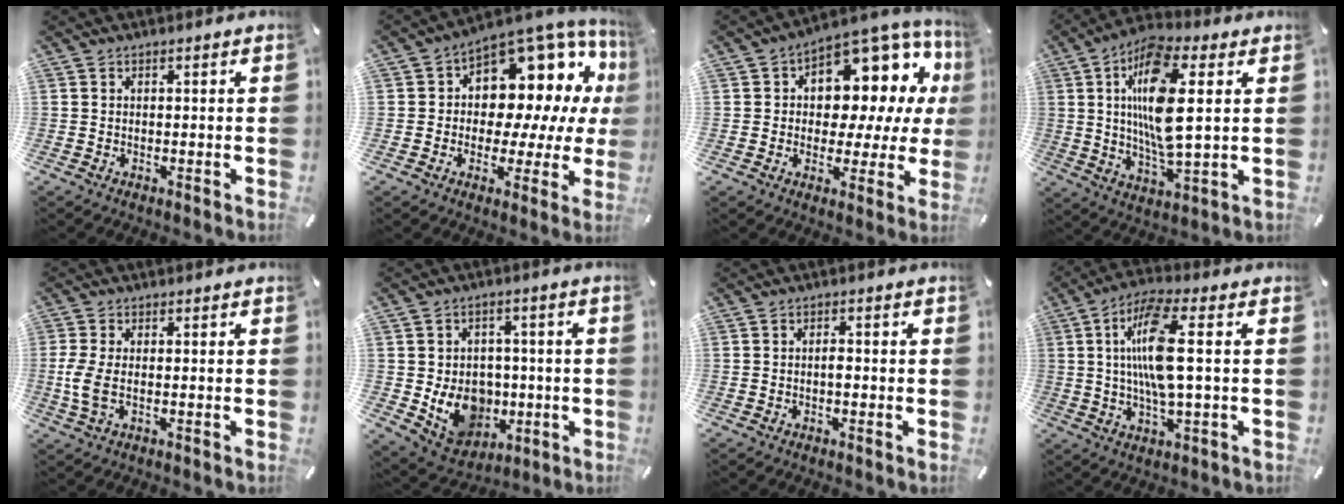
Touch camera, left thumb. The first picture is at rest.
{"total": 12.9, "force": [5.4, 8.9, 7.5], "torque": [-0.094, -0.068, 0.095]}
{"total": 10.6, "force": [4.1, 7.8, 6.0], "torque": [-0.063, -0.059, 0.072]}
{"total": 16.6, "force": [3.4, 5.8, 15.2], "torque": [-0.311, -0.007, 0.050]}
{"total": 5.4, "force": [-0.4, 2.4, 4.8], "torque": [-0.107, -0.003, -0.010]}
{"total": 12.2, "force": [-2.2, 10.5, 5.8], "torque": [-0.114, 0.006, -0.027]}
{"total": 1.6, "force": [-0.5, 0.7, 1.3], "torque": [-0.026, 0.002, -0.010]}
{"total": 13.1, "force": [1.5, 3.4, 12.6], "torque": [-0.260, -0.007, 0.020]}